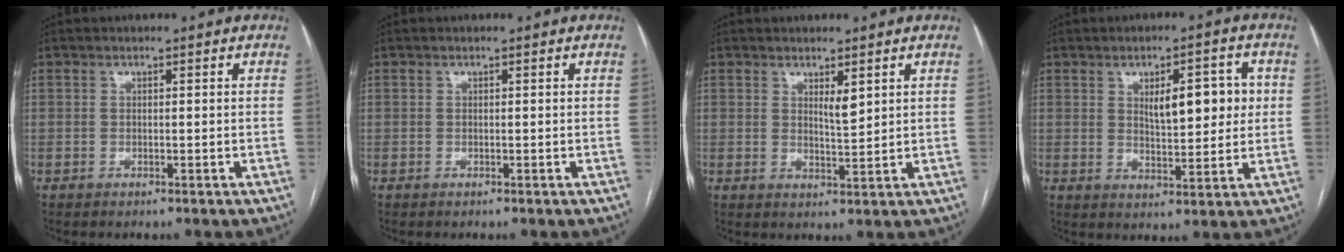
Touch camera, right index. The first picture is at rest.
{"total": 0.0}
{"total": 2.6, "force": [1.4, 0.4, 2.1], "torque": [-0.040, -0.008, 0.028]}
{"total": 8.1, "force": [1.9, 2.8, 7.3], "torque": [-0.106, 0.011, 0.033]}